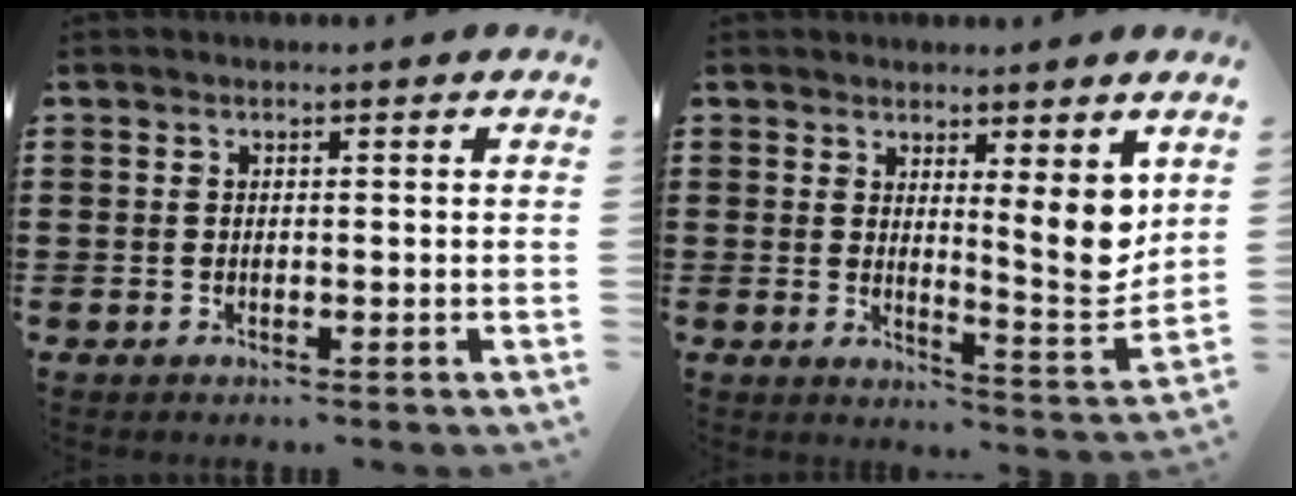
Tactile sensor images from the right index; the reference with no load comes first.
{"total": 7.4, "force": [4.2, 1.5, 5.9], "torque": [-0.080, -0.029, 0.066]}